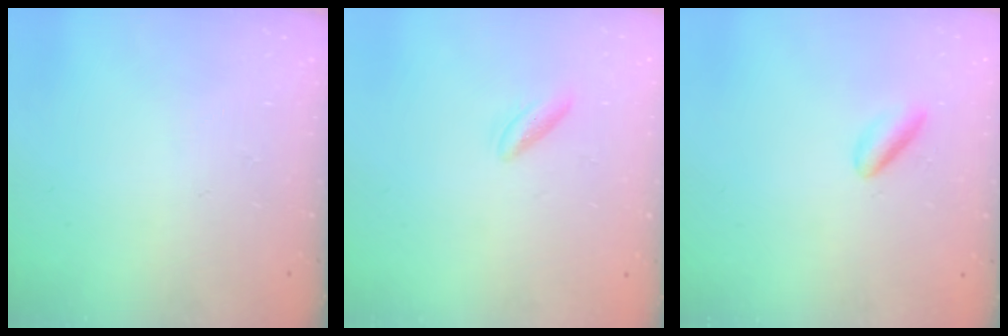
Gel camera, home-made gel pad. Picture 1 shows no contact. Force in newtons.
{"total": 2.8, "press": 2.6, "slide": 0.9}
{"total": 1.8, "press": 1.7, "slide": 0.5}